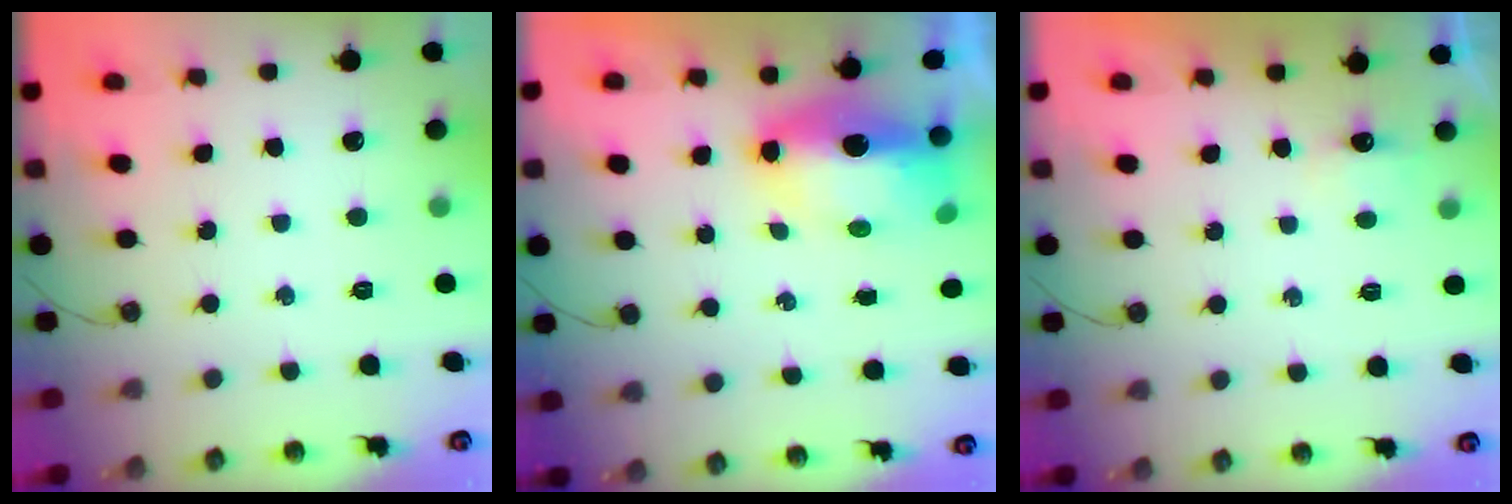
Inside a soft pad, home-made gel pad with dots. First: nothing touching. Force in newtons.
{"total": 9.4, "press": 9.3, "slide": 1.5}
{"total": 2.7, "press": 2.6, "slide": 0.4}